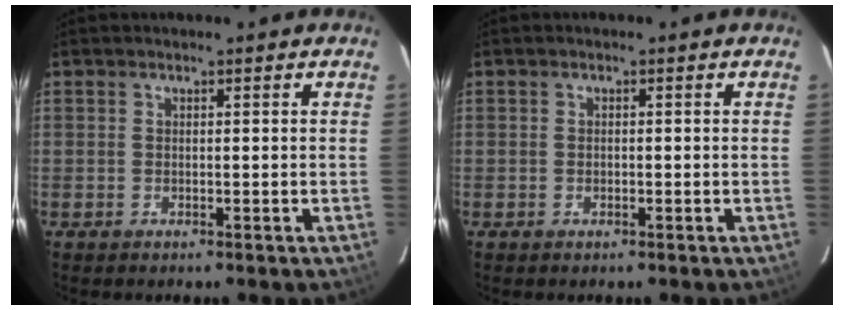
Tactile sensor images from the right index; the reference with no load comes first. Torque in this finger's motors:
{"motor_torque": [-0.12, 0.00, -0.04, 0.00]}